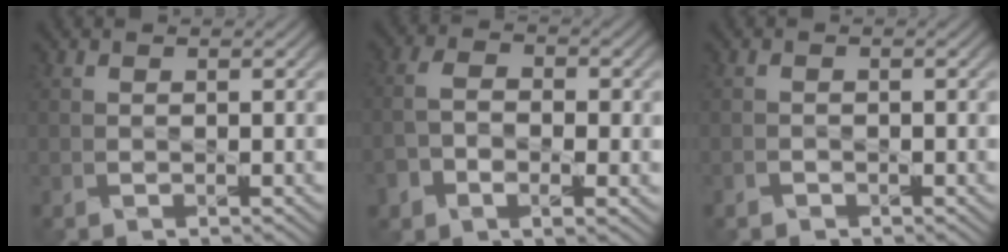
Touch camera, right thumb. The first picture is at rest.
{"total": 5.4, "force": [-1.8, 3.1, 4.1], "torque": [-0.090, -0.009, -0.031]}
{"total": 0.8, "force": [-0.5, 0.5, 0.2], "torque": [-0.005, -0.002, -0.011]}